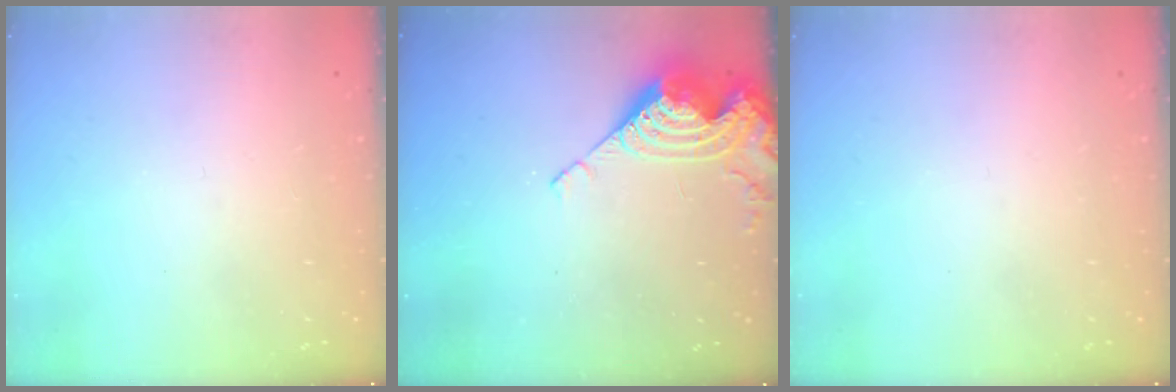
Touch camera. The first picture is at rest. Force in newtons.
{"total": 11.9, "press": 11.9, "slide": 0.8}
{"total": 0.0}